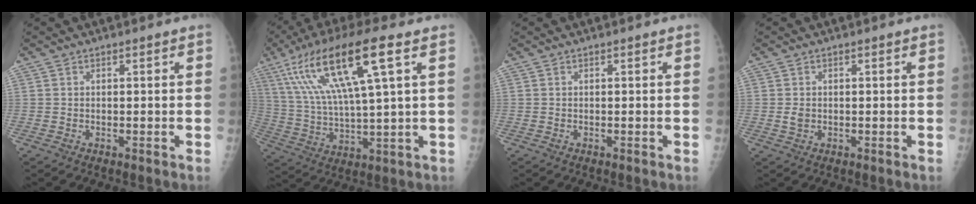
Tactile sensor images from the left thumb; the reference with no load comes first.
{"total": 18.5, "force": [7.9, 3.3, 16.4], "torque": [-0.323, -0.006, 0.141]}
{"total": 0.0}
{"total": 1.6, "force": [-0.1, 1.3, 1.0], "torque": [-0.016, 0.000, 0.000]}